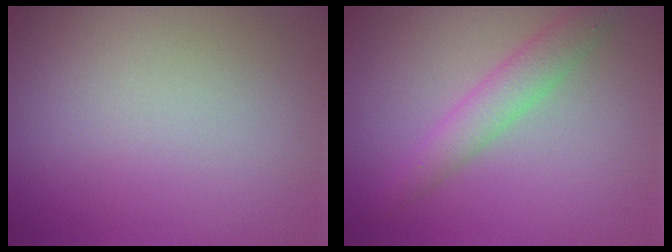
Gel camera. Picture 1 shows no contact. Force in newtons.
{"total": 2.9, "press": 2.9, "slide": 0.1}